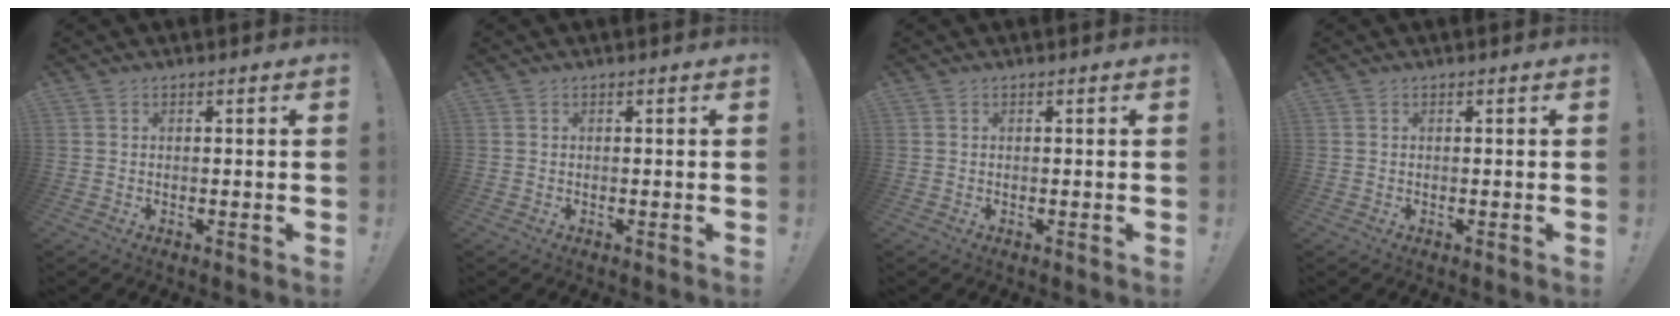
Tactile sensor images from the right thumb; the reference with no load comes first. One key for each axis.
{"total": 0.0}
{"total": 0.0}
{"total": 0.0}